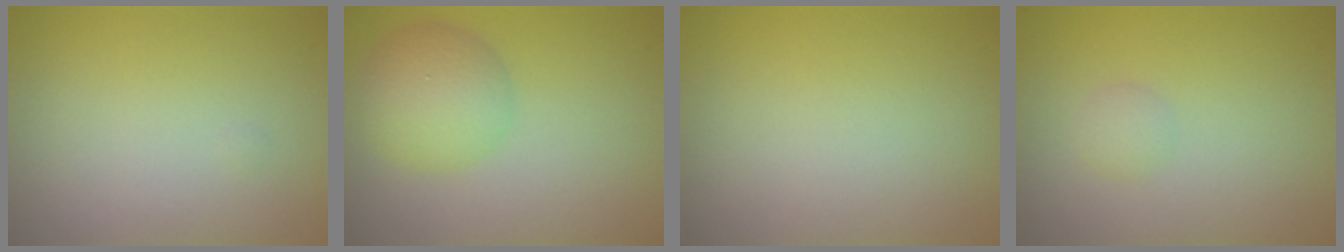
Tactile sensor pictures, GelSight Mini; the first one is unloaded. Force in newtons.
{"total": 4.7, "press": 4.7, "slide": 0.0}
{"total": 0.0}
{"total": 1.0, "press": 1.0, "slide": 0.1}